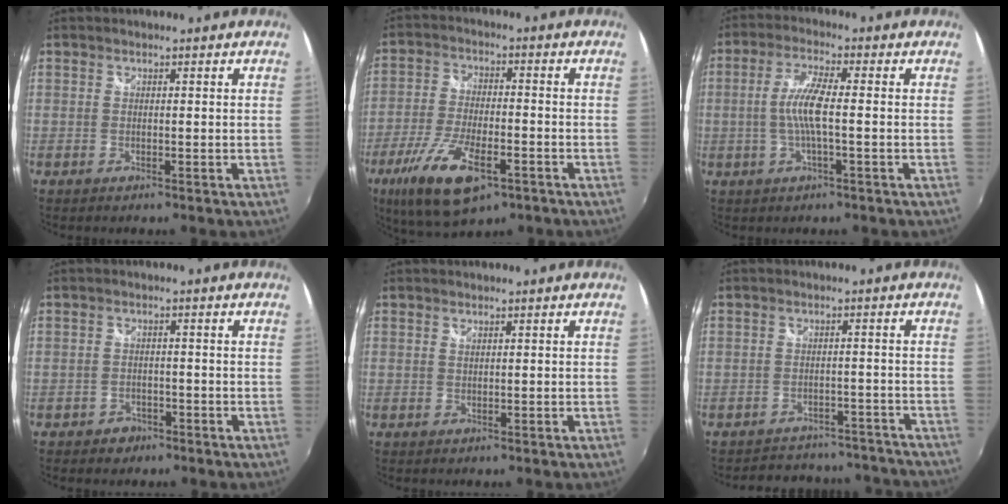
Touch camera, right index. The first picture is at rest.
{"total": 14.9, "force": [-8.0, 5.6, 11.3], "torque": [-0.241, -0.038, -0.145]}
{"total": 6.6, "force": [-0.9, 0.7, 6.5], "torque": [-0.132, 0.001, -0.015]}
{"total": 3.3, "force": [-2.0, 2.5, 0.7], "torque": [-0.023, 0.005, -0.029]}
{"total": 0.6, "force": [0.4, 0.2, 0.3], "torque": [-0.007, 0.000, 0.008]}
{"total": 14.6, "force": [-13.0, 5.9, 2.8], "torque": [-0.061, 0.045, -0.149]}